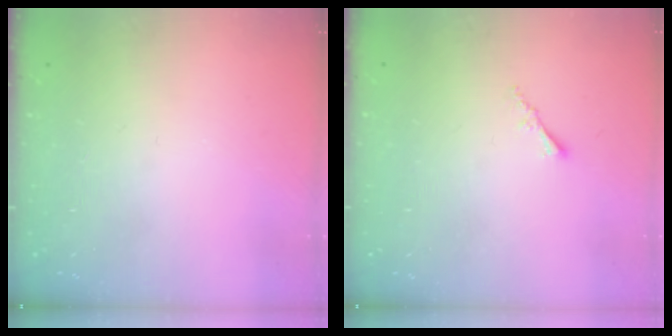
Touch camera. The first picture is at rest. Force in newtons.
{"total": 1.2, "press": 1.1, "slide": 0.4}